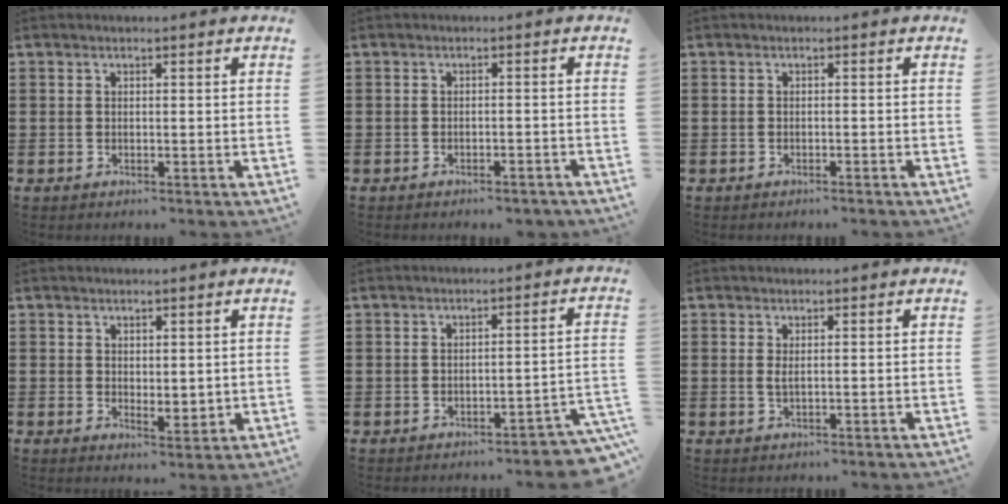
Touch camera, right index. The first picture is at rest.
{"total": 1.6, "force": [-1.5, 0.0, 0.5], "torque": [-0.014, -0.003, -0.029]}
{"total": 0.7, "force": [-0.6, -0.2, 0.2], "torque": [-0.006, -0.005, -0.012]}
{"total": 2.0, "force": [1.6, 0.9, 0.7], "torque": [-0.010, -0.001, 0.031]}
{"total": 2.8, "force": [-2.6, 0.5, 0.9], "torque": [-0.020, -0.001, -0.055]}
{"total": 1.1, "force": [0.2, -0.1, 1.1], "torque": [-0.024, -0.003, 0.003]}